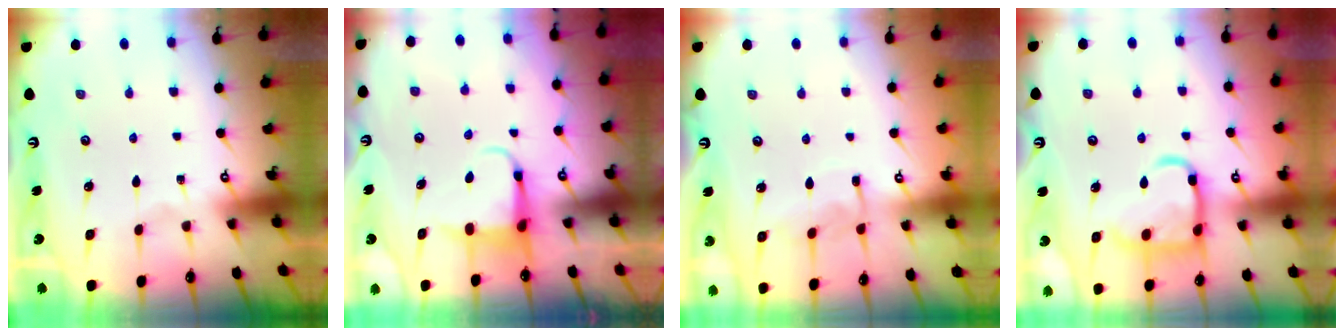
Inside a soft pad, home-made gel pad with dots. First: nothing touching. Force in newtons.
{"total": 4.4, "press": 4.4, "slide": 0.2}
{"total": 8.1, "press": 8.0, "slide": 0.6}
{"total": 15.5, "press": 15.4, "slide": 1.3}